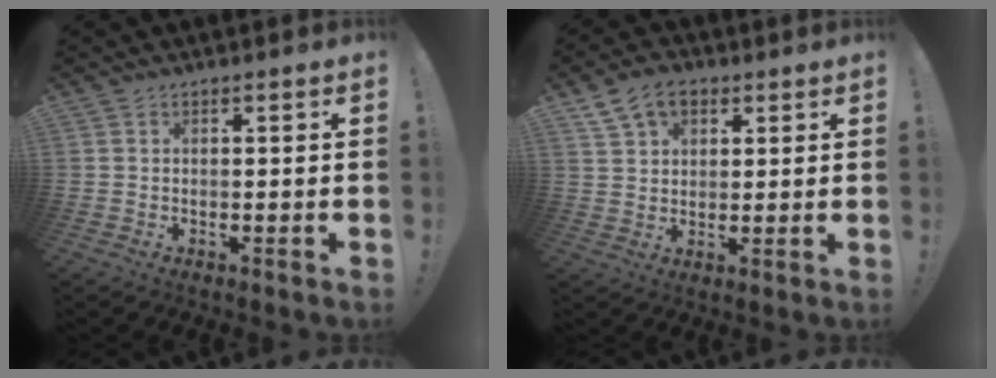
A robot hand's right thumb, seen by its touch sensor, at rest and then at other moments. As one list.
[{"total": 9.1, "force": [4.8, 6.2, 4.6], "torque": [-0.075, -0.009, 0.094]}]